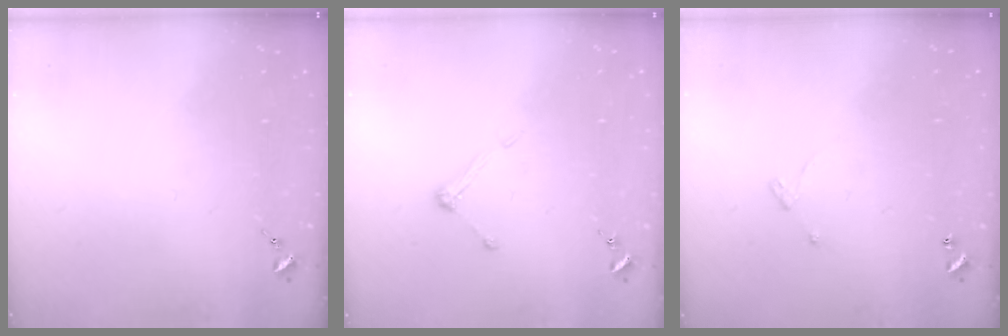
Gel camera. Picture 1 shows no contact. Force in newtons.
{"total": 5.7, "press": 5.7, "slide": 0.4}
{"total": 3.2, "press": 3.1, "slide": 0.3}